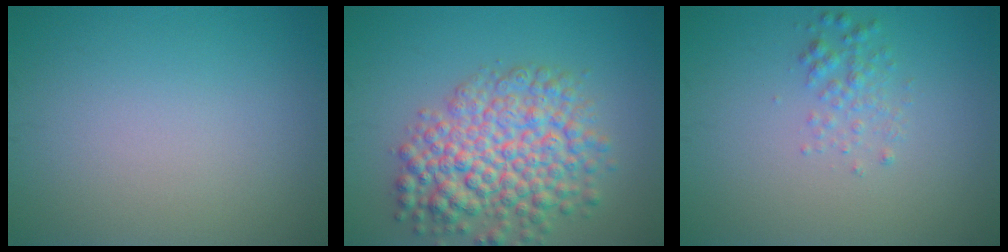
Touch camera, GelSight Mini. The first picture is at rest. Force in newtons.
{"total": 7.8, "press": 7.8, "slide": 0.3}
{"total": 1.6, "press": 1.6, "slide": 0.0}